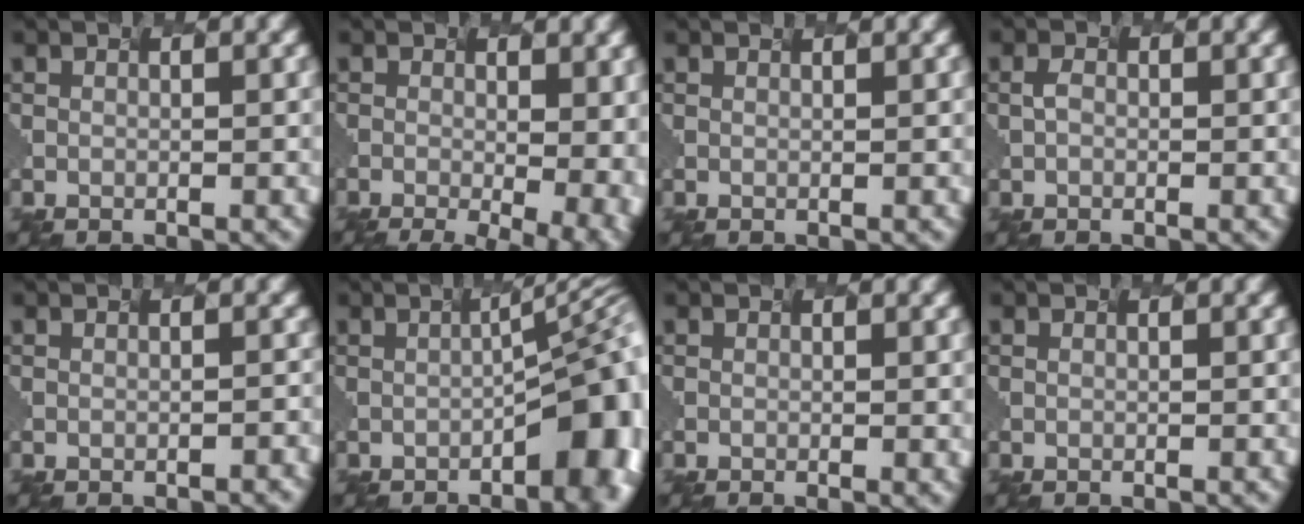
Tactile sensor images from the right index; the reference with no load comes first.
{"total": 7.7, "force": [-2.1, 3.4, 6.6], "torque": [-0.038, -0.015, -0.003]}
{"total": 0.0}
{"total": 0.8, "force": [-0.6, 0.4, 0.4], "torque": [-0.017, 0.004, -0.003]}
{"total": 0.7, "force": [-0.4, 0.3, 0.5], "torque": [0.007, 0.005, 0.005]}
{"total": 10.4, "force": [-2.3, 3.5, 9.5], "torque": [-0.083, 0.001, -0.026]}
{"total": 1.0, "force": [-0.1, 0.2, 1.0], "torque": [-0.007, -0.001, 0.004]}
{"total": 0.0}